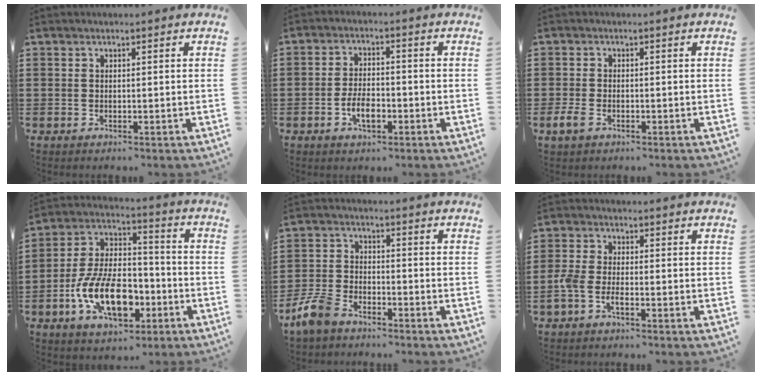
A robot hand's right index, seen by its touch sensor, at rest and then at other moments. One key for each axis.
{"total": 4.6, "fx": -1.7, "fy": 2.1, "fz": 3.7, "tx": -0.072, "ty": 0.001, "tz": -0.031}
{"total": 2.1, "fx": -1.0, "fy": 1.1, "fz": 1.5, "tx": -0.050, "ty": -0.009, "tz": -0.026}
{"total": 13.0, "fx": -5.0, "fy": 6.9, "fz": 9.8, "tx": -0.214, "ty": 0.003, "tz": -0.087}
{"total": 4.8, "fx": -4.0, "fy": 1.8, "fz": 2.0, "tx": -0.076, "ty": -0.005, "tz": -0.087}
{"total": 2.9, "fx": -1.5, "fy": 0.9, "fz": 2.4, "tx": -0.064, "ty": -0.008, "tz": -0.032}